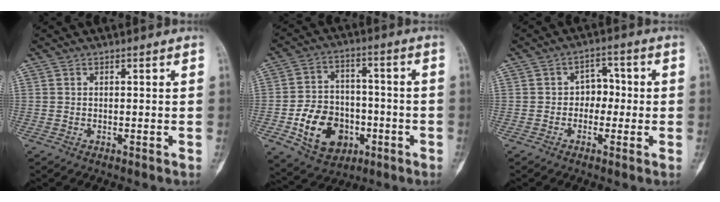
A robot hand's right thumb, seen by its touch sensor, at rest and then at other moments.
{"total": 14.2, "force": [-4.6, 10.7, 8.2], "torque": [-0.102, 0.029, -0.066]}
{"total": 4.7, "force": [-0.5, 3.7, 2.8], "torque": [-0.003, 0.018, -0.021]}